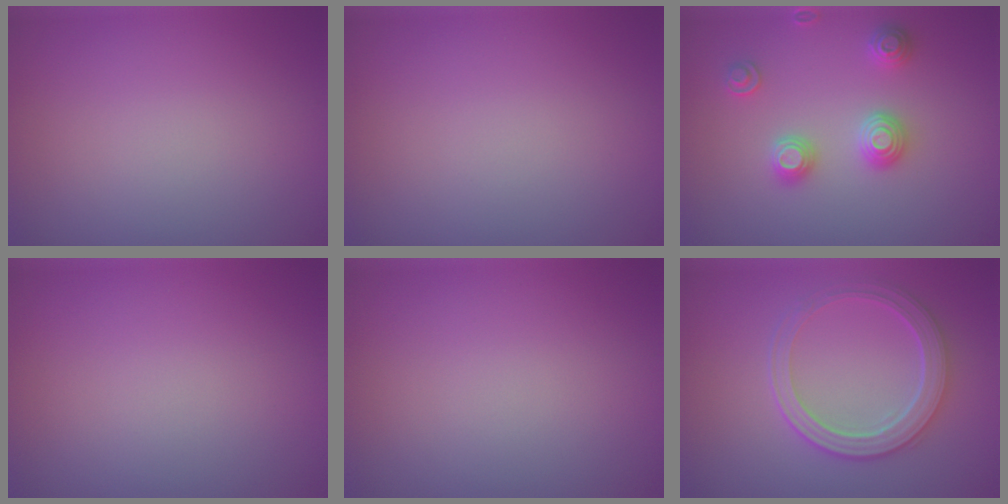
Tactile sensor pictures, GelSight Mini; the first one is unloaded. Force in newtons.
{"total": 0.0}
{"total": 2.8, "press": 2.8, "slide": 0.2}
{"total": 0.0}
{"total": 0.0}
{"total": 4.3, "press": 3.7, "slide": 2.2}